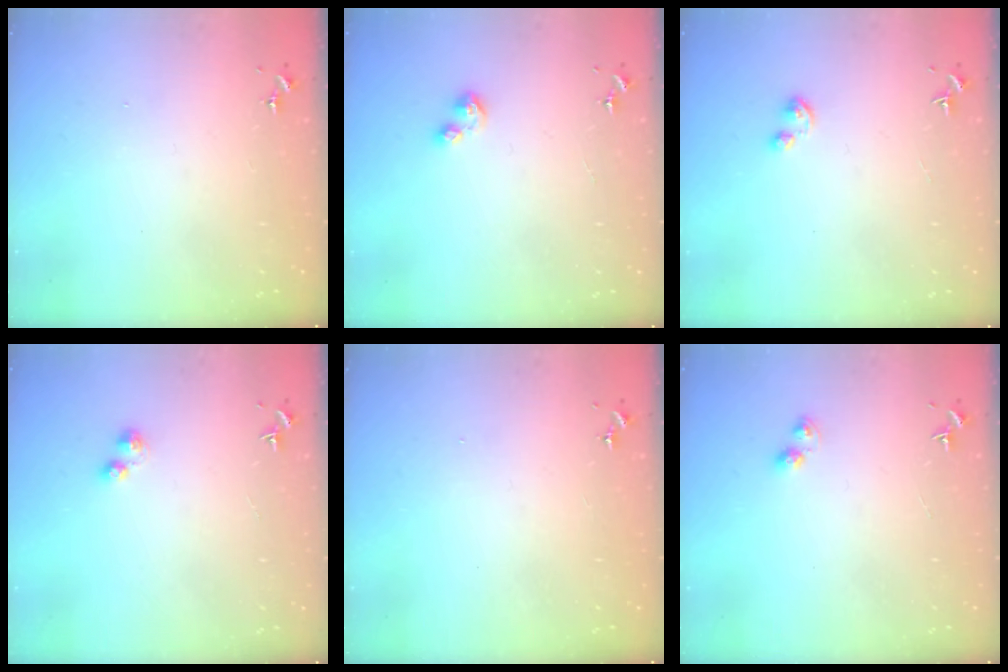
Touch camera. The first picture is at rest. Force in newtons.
{"total": 4.2, "press": 4.1, "slide": 0.7}
{"total": 2.9, "press": 2.9, "slide": 0.5}
{"total": 2.4, "press": 2.4, "slide": 0.4}
{"total": 0.0}
{"total": 3.4, "press": 3.3, "slide": 0.5}